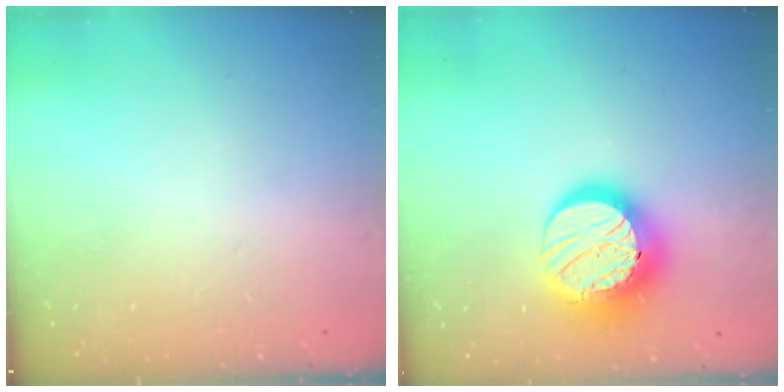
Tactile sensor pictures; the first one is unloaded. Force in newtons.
{"total": 18.5, "press": 18.4, "slide": 1.3}